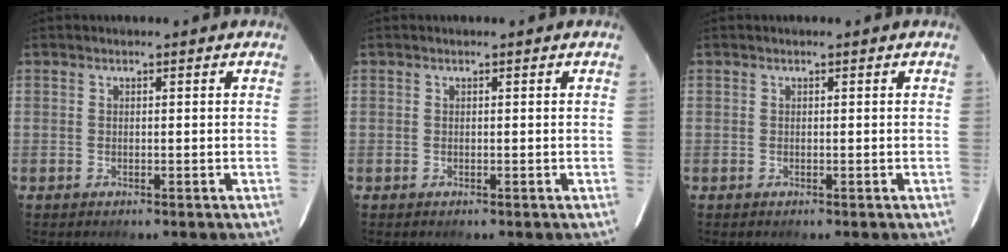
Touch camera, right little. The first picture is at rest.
{"total": 0.0}
{"total": 0.0}